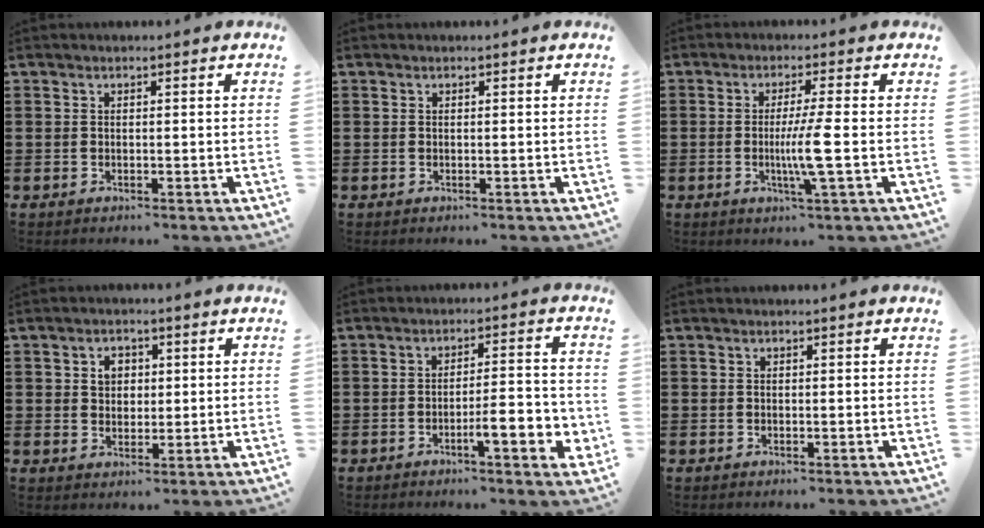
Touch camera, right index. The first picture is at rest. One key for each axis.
{"total": 0.0}
{"total": 6.2, "fx": -1.0, "fy": -0.7, "fz": 6.1, "tx": -0.120, "ty": -0.021, "tz": -0.025}
{"total": 3.0, "fx": 0.8, "fy": 2.4, "fz": 1.6, "tx": -0.040, "ty": 0.013, "tz": 0.011}
{"total": 6.9, "fx": -2.8, "fy": 1.5, "fz": 6.2, "tx": -0.089, "ty": -0.002, "tz": -0.046}
{"total": 0.0}